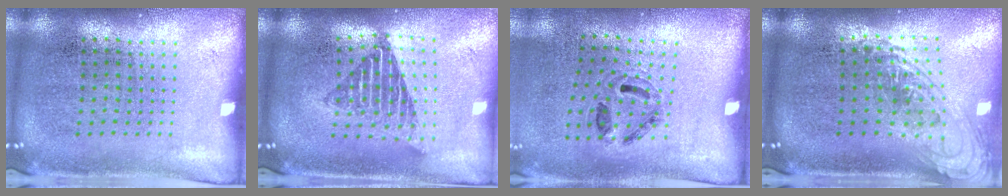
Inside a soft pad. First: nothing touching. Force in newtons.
{"total": 1.6, "press": 1.4, "slide": 0.9}
{"total": 1.2, "press": 0.8, "slide": 0.8}
{"total": 1.5, "press": 1.3, "slide": 0.7}